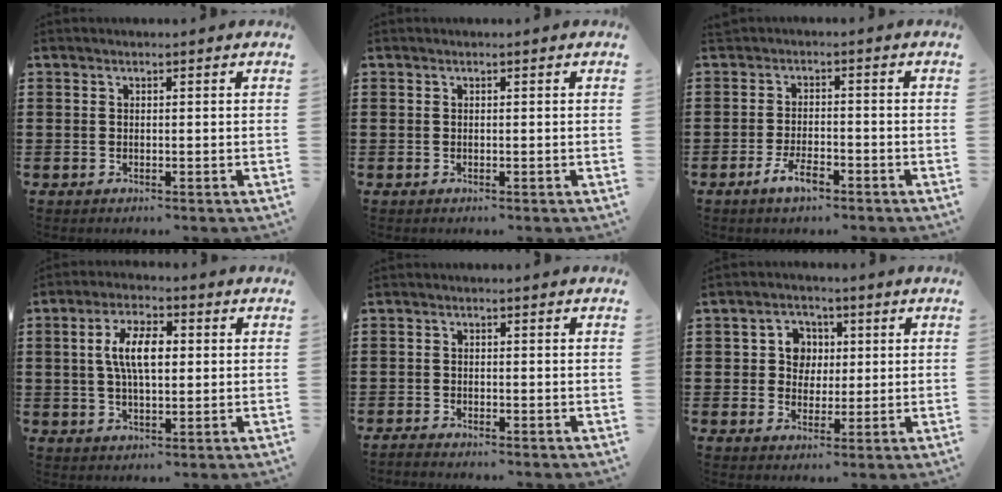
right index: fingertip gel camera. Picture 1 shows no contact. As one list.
[{"total": 0.0}, {"total": 4.1, "force": [-2.5, 1.4, 3.0], "torque": [-0.062, 0.001, -0.050]}, {"total": 6.8, "force": [0.6, 2.8, 6.2], "torque": [-0.130, 0.008, 0.006]}, {"total": 1.3, "force": [-1.3, 0.0, -0.1], "torque": [-0.002, 0.002, -0.027]}, {"total": 3.7, "force": [0.3, 3.6, 0.1], "torque": [-0.011, 0.009, 0.000]}]